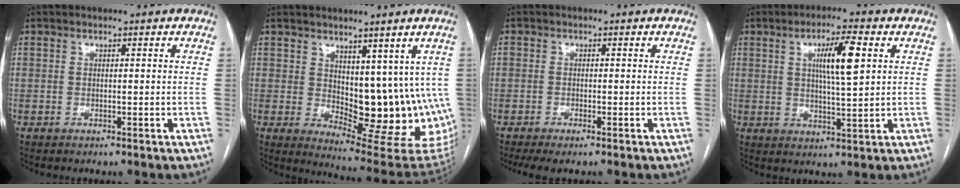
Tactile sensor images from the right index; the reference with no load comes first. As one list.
[{"total": 14.8, "force": [2.0, 7.6, 12.6], "torque": [-0.156, -0.013, 0.049]}, {"total": 3.7, "force": [-2.6, 1.2, 2.3], "torque": [-0.048, -0.007, -0.046]}, {"total": 7.9, "force": [2.4, 0.8, 7.5], "torque": [-0.130, 0.004, 0.041]}]